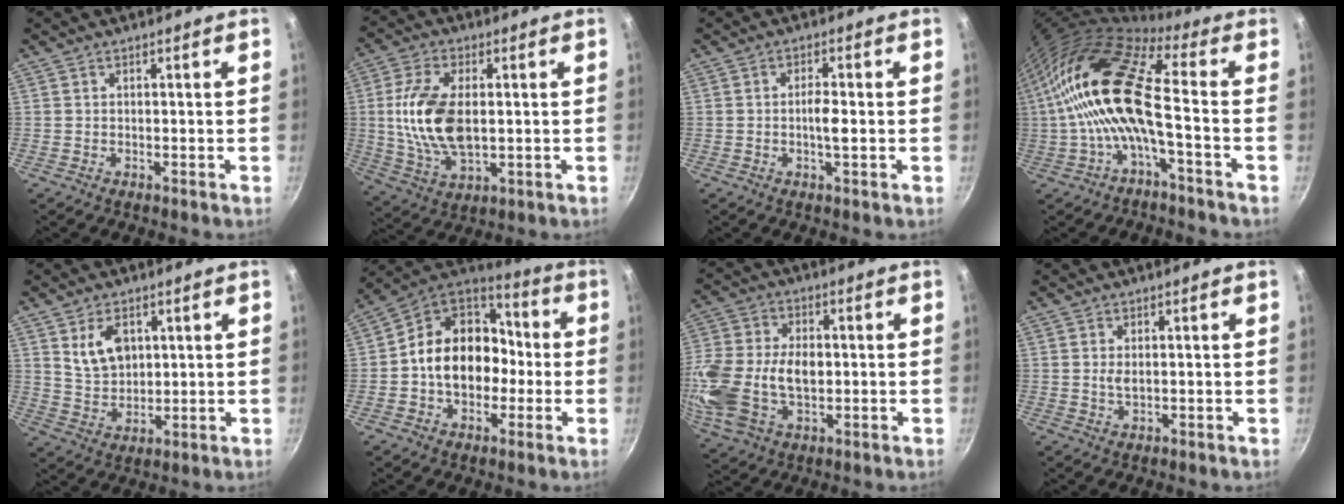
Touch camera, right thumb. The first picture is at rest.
{"total": 14.1, "force": [0.8, 7.6, 11.8], "torque": [-0.228, 0.000, 0.017]}
{"total": 3.3, "force": [-0.5, 0.8, 3.2], "torque": [-0.060, 0.004, -0.011]}
{"total": 19.0, "force": [-1.0, 6.2, 18.0], "torque": [-0.360, 0.030, -0.037]}
{"total": 7.9, "force": [3.0, 5.2, 5.1], "torque": [-0.070, -0.019, 0.065]}
{"total": 16.5, "force": [-1.6, 12.9, 10.2], "torque": [-0.122, 0.050, -0.043]}
{"total": 18.5, "force": [-1.3, 12.1, 13.9], "torque": [-0.287, 0.019, -0.023]}
{"total": 1.8, "force": [0.3, 0.9, 1.6], "torque": [-0.029, -0.002, 0.006]}